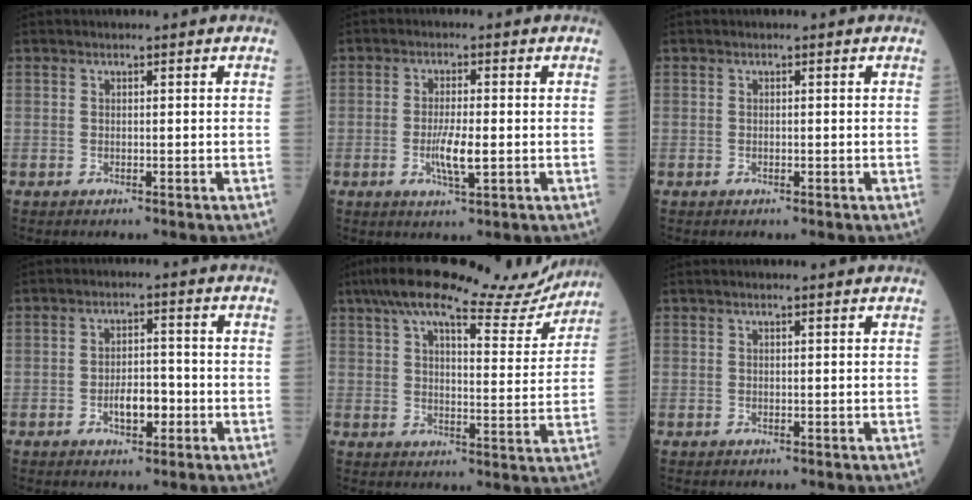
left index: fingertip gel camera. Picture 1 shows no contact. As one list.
[{"total": 4.6, "force": [-0.9, 0.7, 4.5], "torque": [-0.090, -0.006, -0.015]}, {"total": 0.0}, {"total": 4.4, "force": [-1.6, 2.0, 3.6], "torque": [-0.064, 0.005, -0.026]}, {"total": 18.4, "force": [16.3, 3.4, 7.9], "torque": [-0.118, 0.014, 0.214]}, {"total": 1.7, "force": [1.3, 0.0, 1.0], "torque": [-0.015, 0.017, 0.020]}]